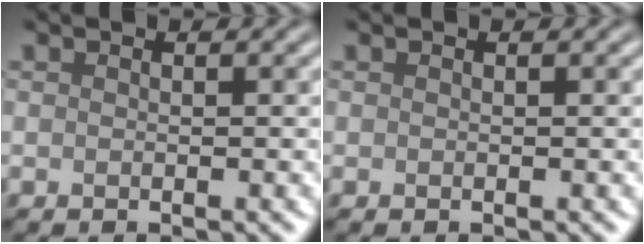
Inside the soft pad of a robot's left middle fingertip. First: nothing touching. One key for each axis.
{"total": 0.0}